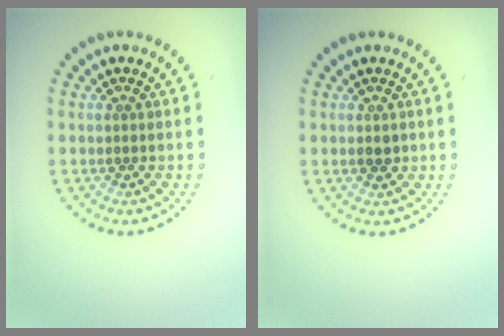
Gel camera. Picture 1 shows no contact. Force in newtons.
{"total": 1.0, "press": 1.0, "slide": 0.1}